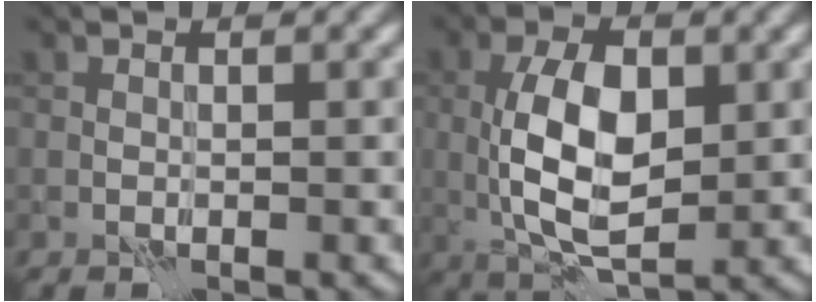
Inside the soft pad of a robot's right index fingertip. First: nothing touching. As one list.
[{"total": 7.4, "force": [0.3, 3.6, 6.4], "torque": [-0.130, -0.002, 0.007]}]